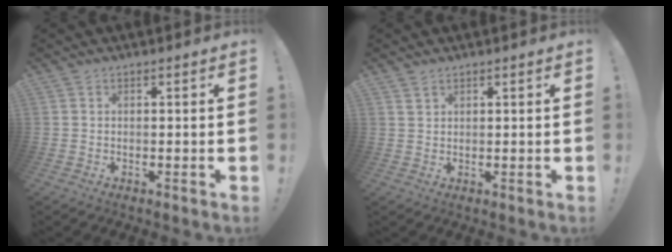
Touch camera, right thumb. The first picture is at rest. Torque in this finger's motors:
{"motor_torque": [-0.25, 0.26, -0.19, -0.02, 0.04]}